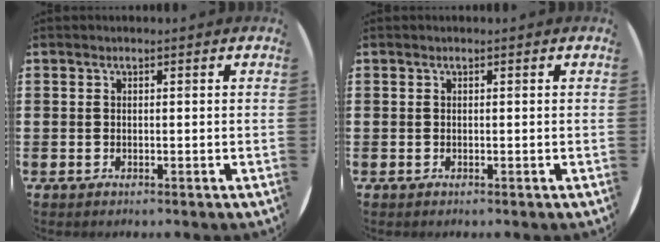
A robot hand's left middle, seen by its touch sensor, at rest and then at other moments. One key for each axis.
{"total": 0.0}